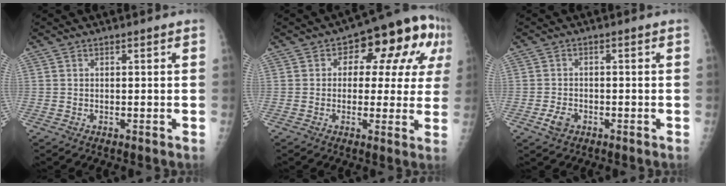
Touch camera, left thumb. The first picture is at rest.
{"total": 14.5, "force": [4.0, 8.3, 11.1], "torque": [-0.081, 0.025, 0.041]}
{"total": 3.0, "force": [-1.5, 2.0, 1.6], "torque": [-0.026, 0.005, -0.024]}